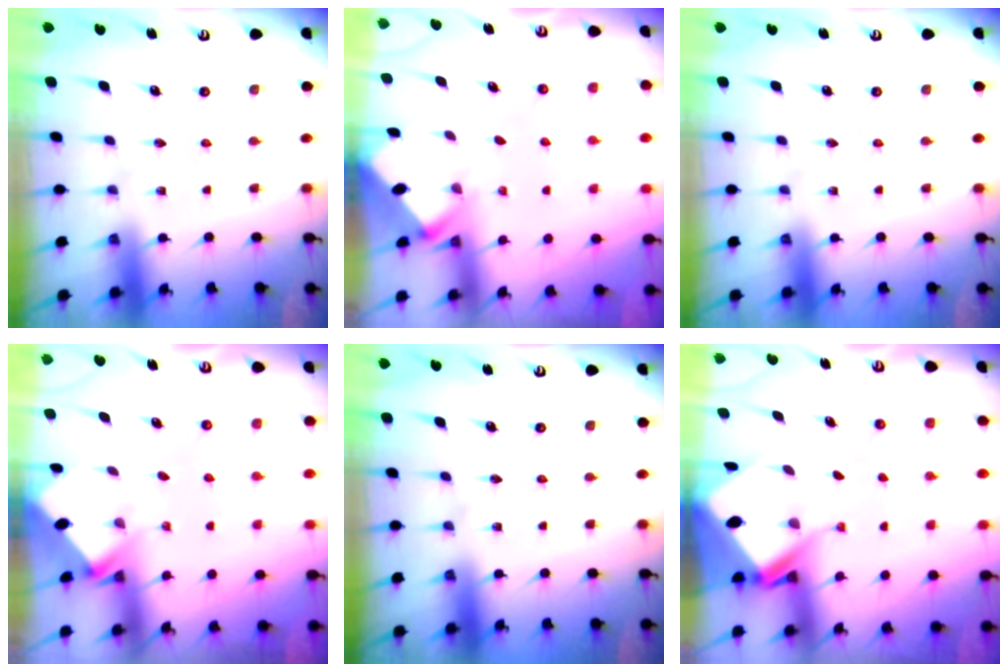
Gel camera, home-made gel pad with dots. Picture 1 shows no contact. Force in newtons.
{"total": 2.0, "press": 2.0, "slide": 0.2}
{"total": 0.0}
{"total": 2.1, "press": 2.1, "slide": 0.1}
{"total": 0.0}
{"total": 5.4, "press": 5.4, "slide": 0.5}